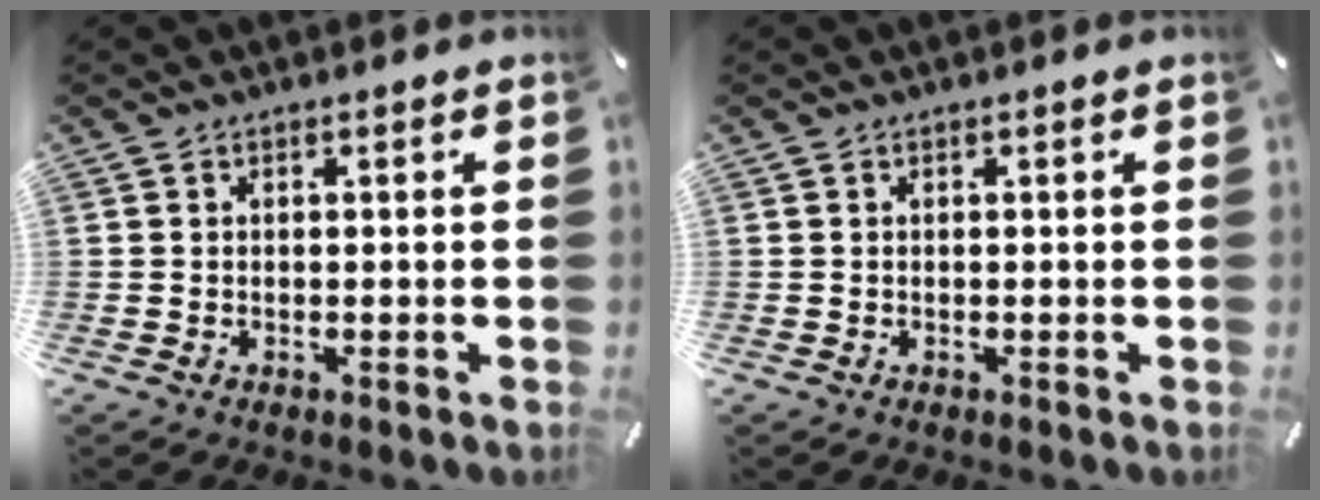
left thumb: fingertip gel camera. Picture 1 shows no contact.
{"total": 0.0}